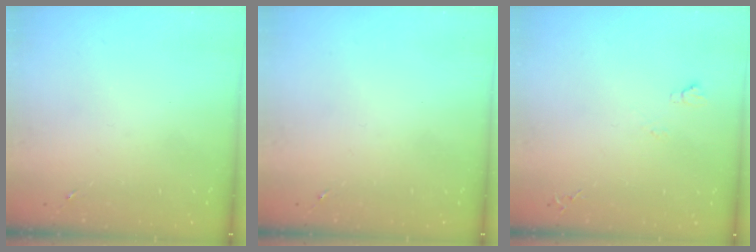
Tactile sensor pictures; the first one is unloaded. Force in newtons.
{"total": 0.0}
{"total": 4.0, "press": 4.0, "slide": 0.6}